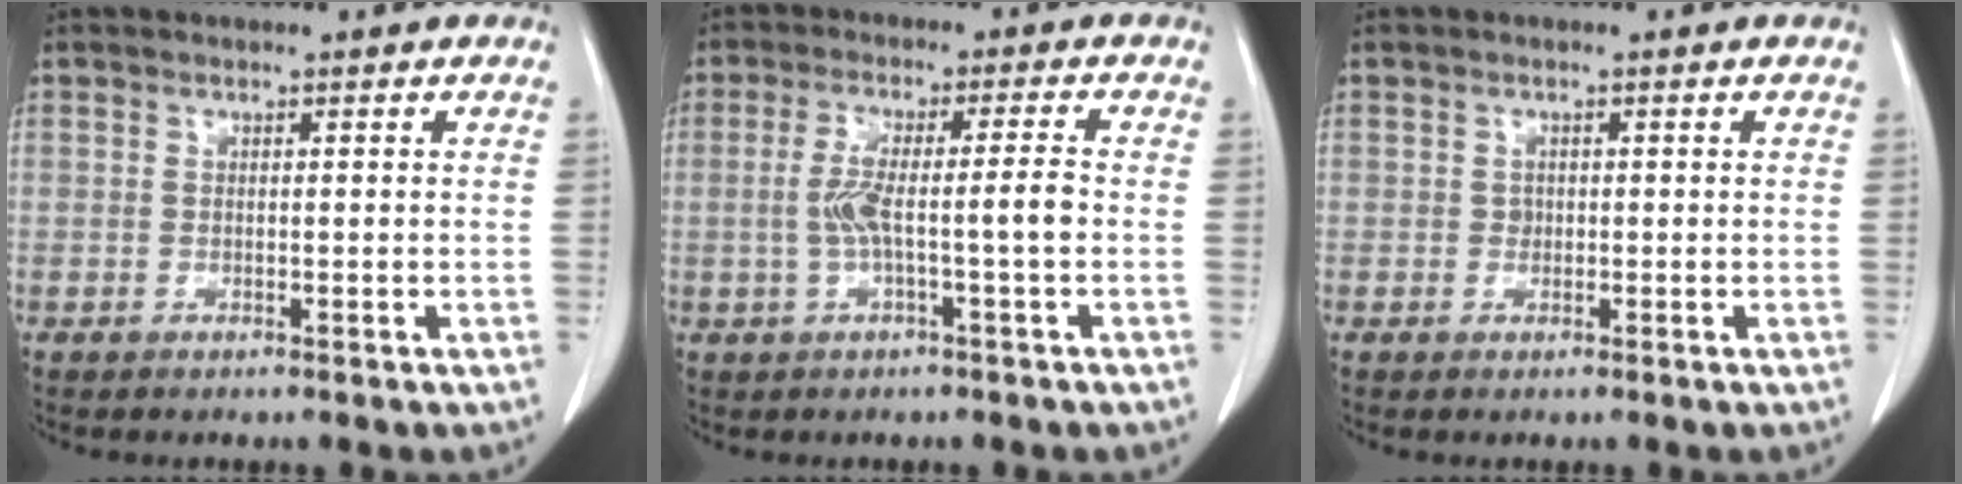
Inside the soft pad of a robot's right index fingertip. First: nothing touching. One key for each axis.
{"total": 6.1, "fx": -1.1, "fy": 0.0, "fz": 6.0, "tx": -0.121, "ty": 0.014, "tz": -0.016}
{"total": 0.8, "fx": 0.0, "fy": 0.7, "fz": 0.3, "tx": -0.001, "ty": 0.002, "tz": 0.000}